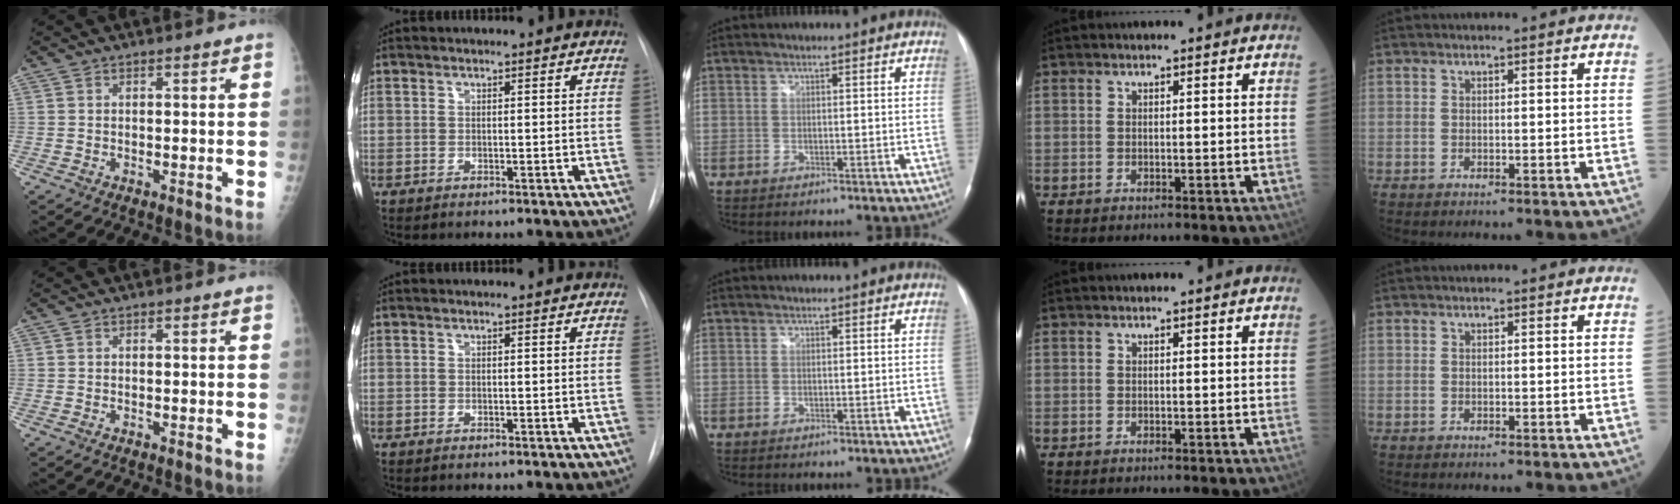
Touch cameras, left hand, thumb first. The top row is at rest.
{}